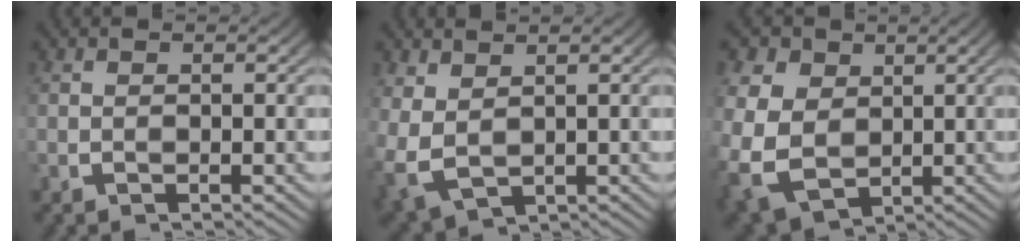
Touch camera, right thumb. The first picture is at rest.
{"total": 5.2, "force": [0.0, 3.9, 3.4], "torque": [-0.099, -0.037, 0.031]}
{"total": 12.0, "force": [-1.2, 10.0, 6.5], "torque": [-0.182, -0.072, 0.007]}